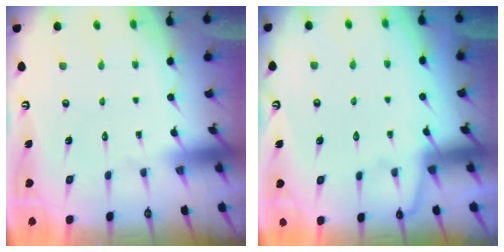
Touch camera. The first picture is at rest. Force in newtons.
{"total": 2.0, "press": 2.0, "slide": 0.4}